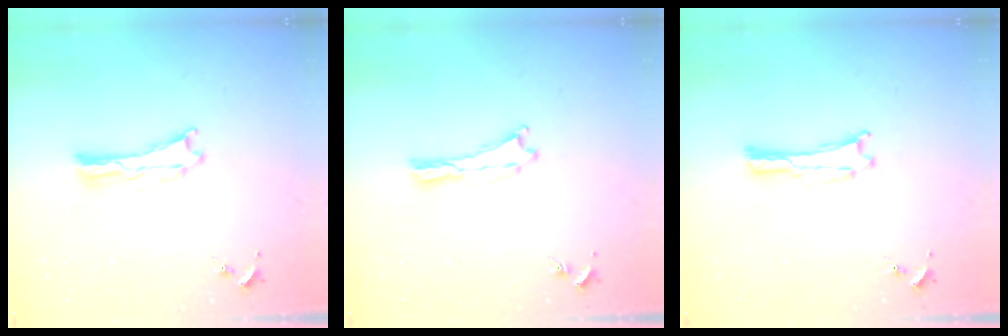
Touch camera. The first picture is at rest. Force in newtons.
{"total": 0.0}
{"total": 0.0}